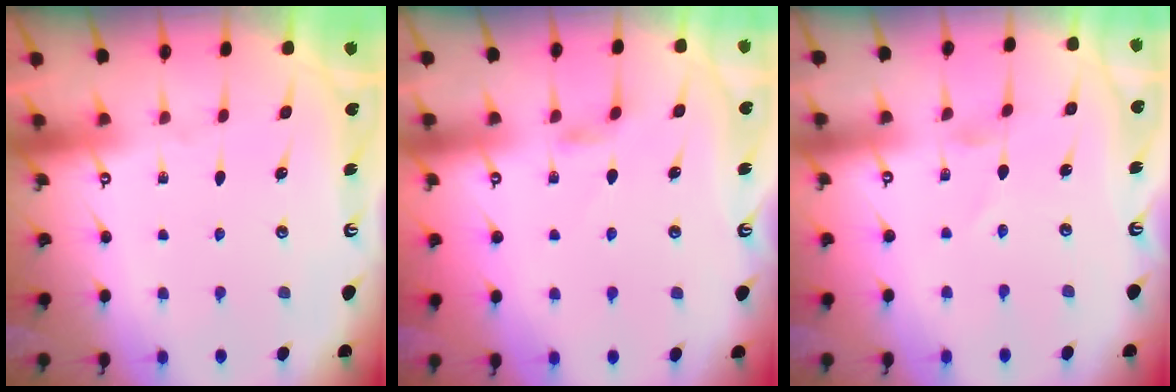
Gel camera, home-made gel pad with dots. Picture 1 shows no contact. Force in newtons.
{"total": 2.9, "press": 2.8, "slide": 0.4}
{"total": 0.0}